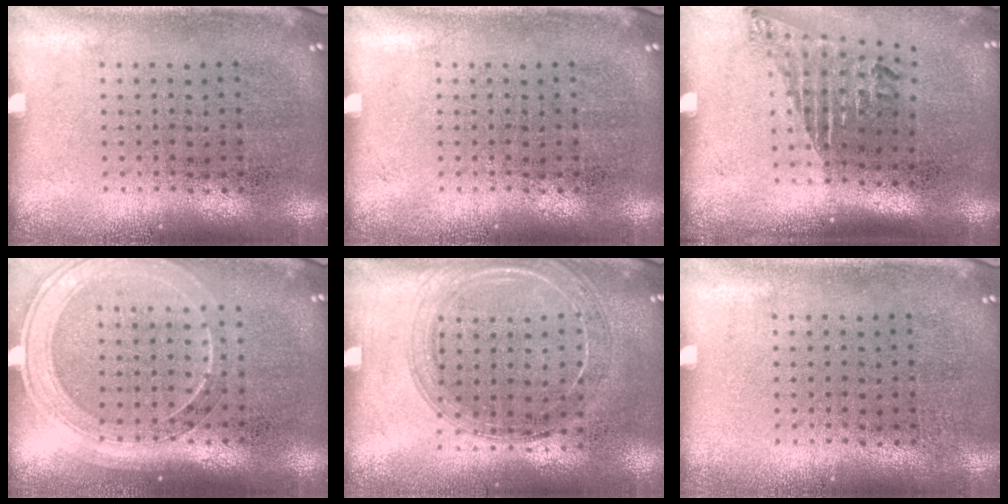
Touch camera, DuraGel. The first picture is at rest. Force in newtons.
{"total": 0.0}
{"total": 1.7, "press": 1.1, "slide": 1.3}
{"total": 1.8, "press": 1.6, "slide": 0.8}
{"total": 1.5, "press": 1.5, "slide": 0.2}
{"total": 0.0}